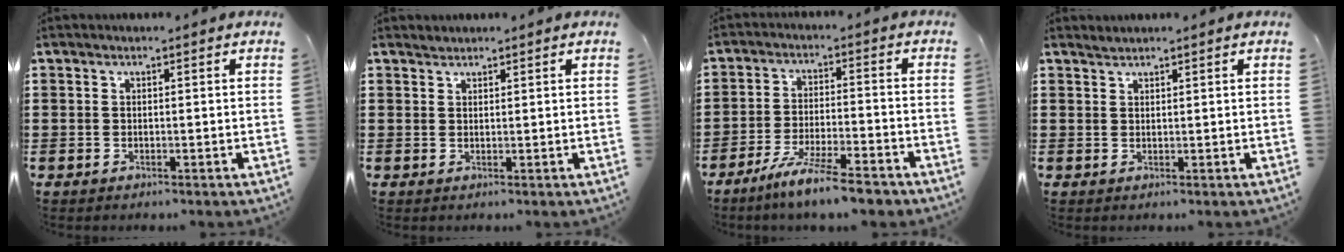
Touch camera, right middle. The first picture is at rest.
{"total": 0.8, "force": [0.7, 0.2, -0.2], "torque": [0.002, -0.001, 0.015]}
{"total": 7.7, "force": [-6.4, 0.2, 4.3], "torque": [-0.084, -0.007, -0.120]}
{"total": 0.8, "force": [0.8, -0.1, -0.1], "torque": [0.000, -0.002, 0.016]}